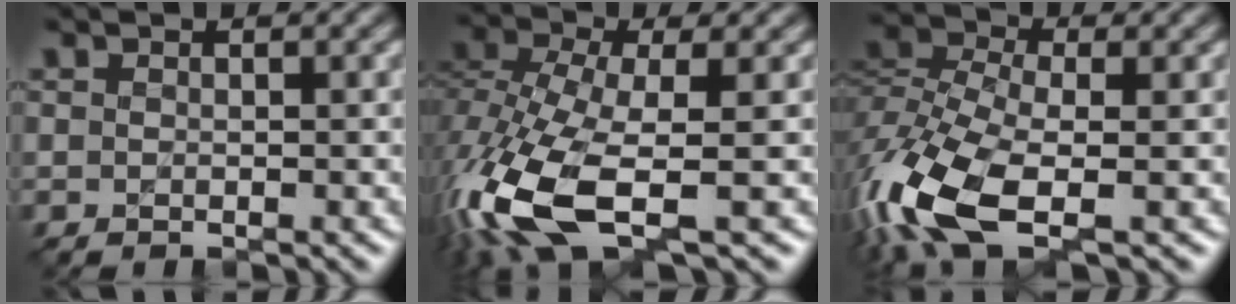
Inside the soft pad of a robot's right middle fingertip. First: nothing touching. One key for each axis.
{"total": 11.4, "fx": -4.7, "fy": 4.6, "fz": 9.3, "tx": -0.228, "ty": -0.018, "tz": -0.093}
{"total": 10.8, "fx": -4.8, "fy": 5.1, "fz": 8.3, "tx": -0.205, "ty": -0.023, "tz": -0.100}